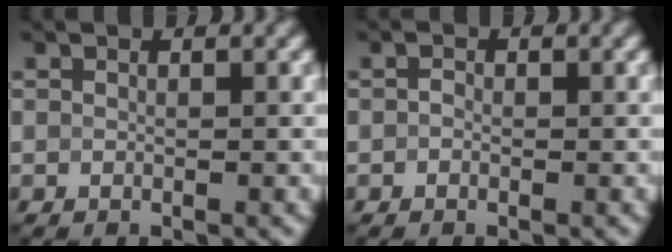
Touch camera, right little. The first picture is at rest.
{"total": 0.6, "force": [-0.2, 0.5, 0.3], "torque": [-0.003, -0.001, -0.006]}